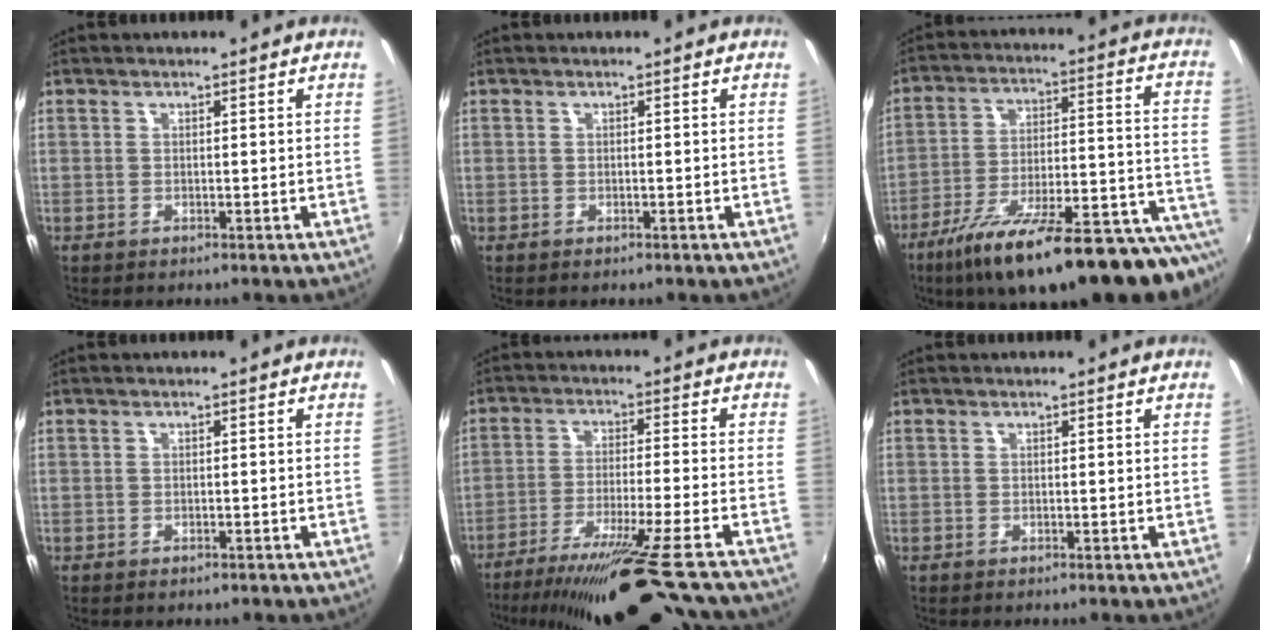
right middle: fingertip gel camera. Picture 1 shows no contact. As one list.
[{"total": 0.0}, {"total": 29.9, "force": [-23.4, 4.9, 18.0], "torque": [-0.236, -0.054, -0.337]}, {"total": 0.8, "force": [-0.5, 0.4, 0.5], "torque": [-0.011, -0.003, -0.005]}, {"total": 18.7, "force": [-16.2, -1.4, 9.1], "torque": [-0.167, -0.055, -0.254]}, {"total": 0.0}]